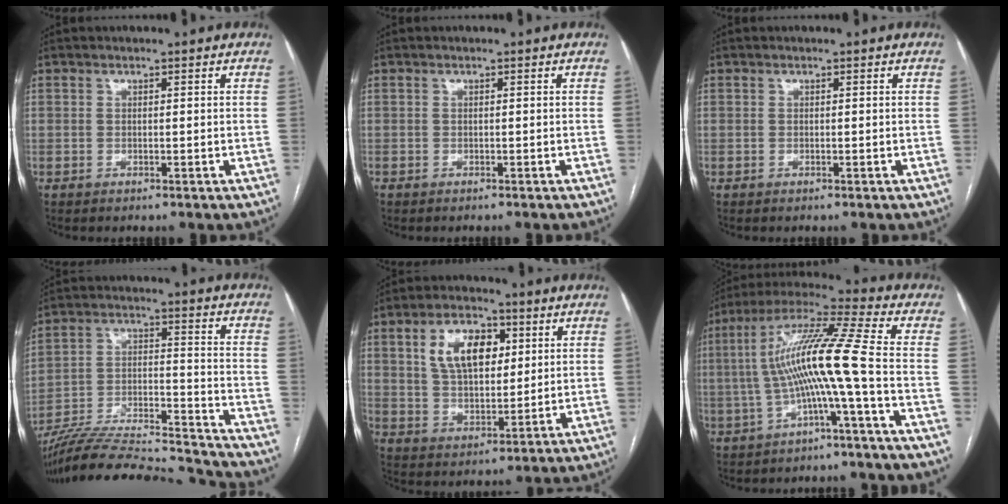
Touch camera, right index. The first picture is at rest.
{"total": 0.6, "force": [-0.6, 0.2, 0.0], "torque": [-0.003, 0.002, -0.012]}
{"total": 0.0}
{"total": 28.0, "force": [-25.9, 2.8, 10.3], "torque": [-0.161, -0.012, -0.387]}
{"total": 10.9, "force": [3.7, 6.0, 8.3], "torque": [-0.157, 0.021, 0.070]}
{"total": 12.6, "force": [-2.0, -1.1, 12.3], "torque": [-0.235, 0.030, -0.043]}